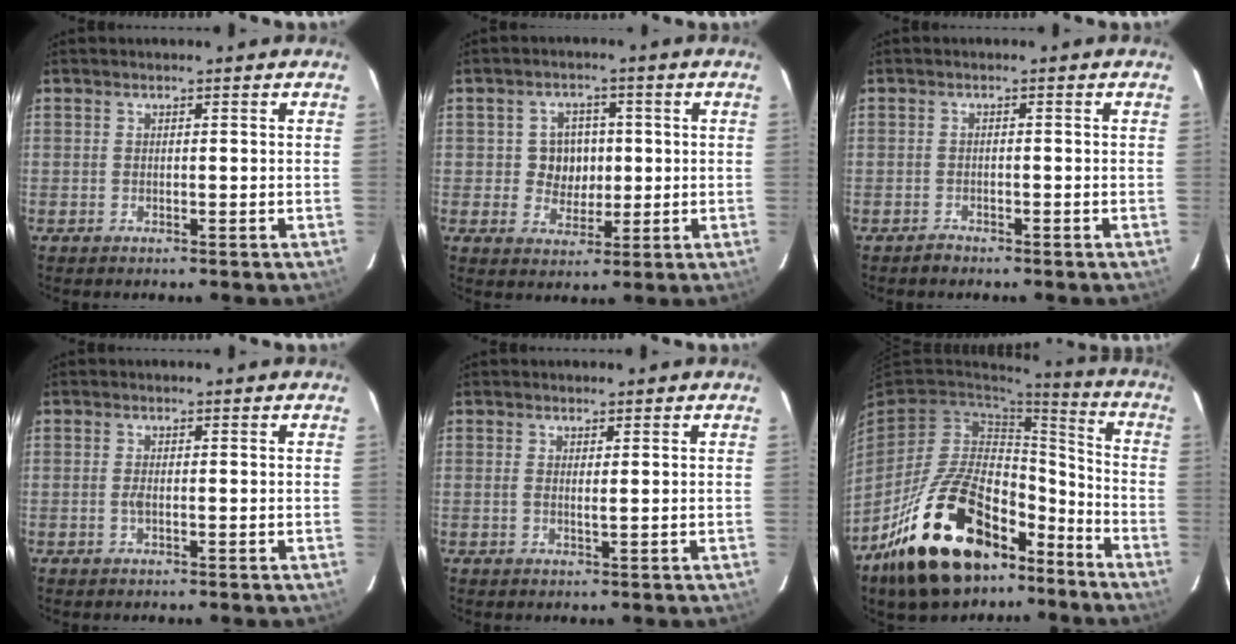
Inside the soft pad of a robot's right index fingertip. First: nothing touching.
{"total": 5.8, "force": [0.1, 5.4, 2.0], "torque": [-0.038, 0.014, 0.008]}
{"total": 1.1, "force": [-1.0, 0.2, -0.2], "torque": [0.003, 0.003, -0.020]}
{"total": 1.2, "force": [-0.3, 0.5, 1.1], "torque": [-0.024, 0.000, -0.007]}
{"total": 1.0, "force": [0.3, 0.0, 1.0], "torque": [-0.021, -0.001, 0.004]}
{"total": 26.3, "force": [-16.8, 13.1, 15.4], "torque": [-0.289, 0.021, -0.254]}